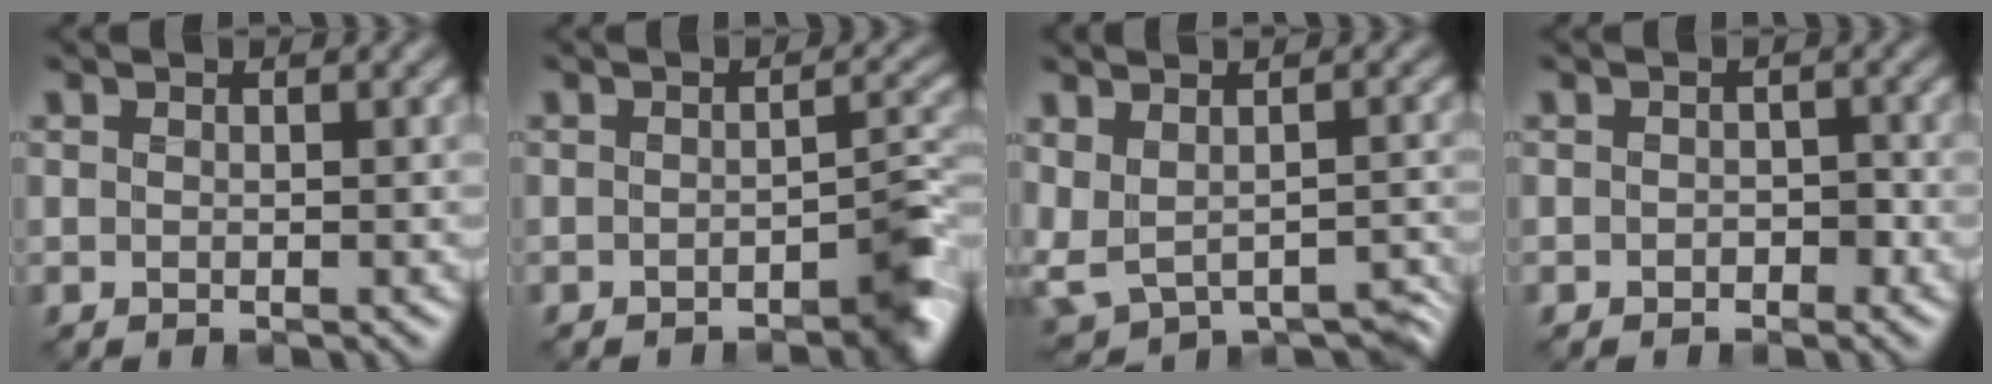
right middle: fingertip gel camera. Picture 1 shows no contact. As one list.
[{"total": 4.5, "force": [-2.6, 1.6, 3.2], "torque": [-0.030, -0.002, -0.043]}, {"total": 7.1, "force": [-1.8, 4.3, 5.4], "torque": [-0.095, -0.022, -0.004]}, {"total": 1.7, "force": [-1.0, 1.0, 0.9], "torque": [-0.010, -0.003, -0.021]}]